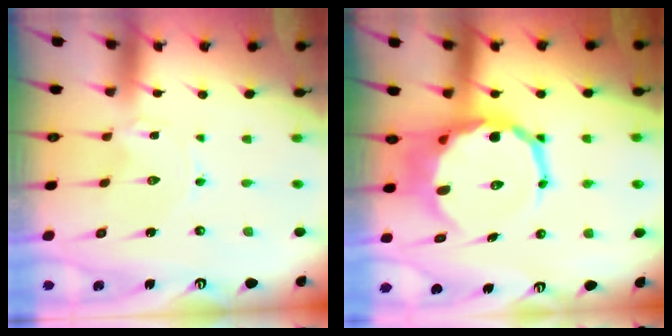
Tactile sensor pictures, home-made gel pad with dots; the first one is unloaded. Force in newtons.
{"total": 15.0, "press": 14.5, "slide": 3.6}